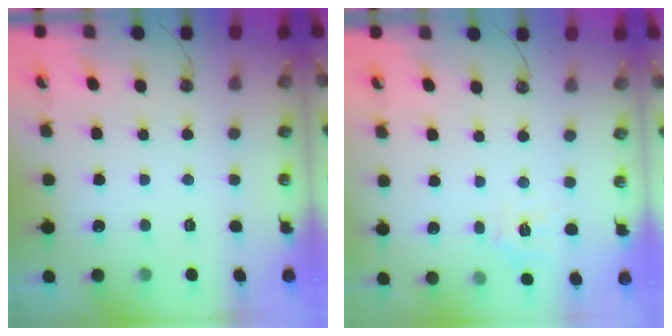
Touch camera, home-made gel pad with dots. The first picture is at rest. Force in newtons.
{"total": 4.9, "press": 4.8, "slide": 0.3}